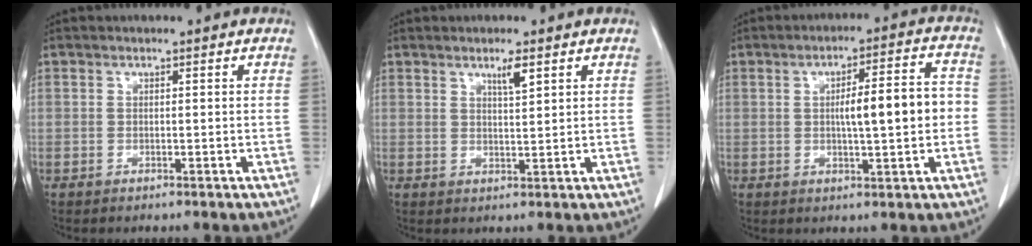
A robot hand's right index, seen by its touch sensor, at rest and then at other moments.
{"total": 2.9, "force": [1.8, 0.2, 2.3], "torque": [-0.042, -0.005, 0.032]}
{"total": 9.0, "force": [-0.2, 1.4, 8.9], "torque": [-0.130, 0.019, 0.000]}